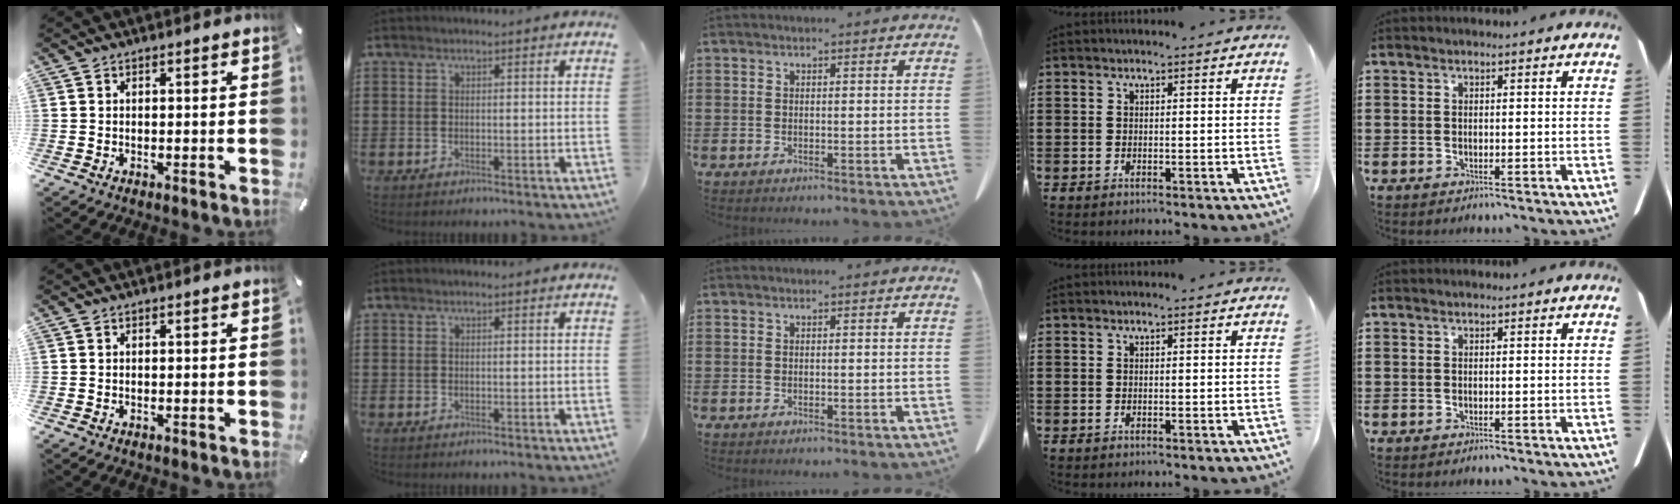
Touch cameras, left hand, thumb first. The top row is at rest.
{}